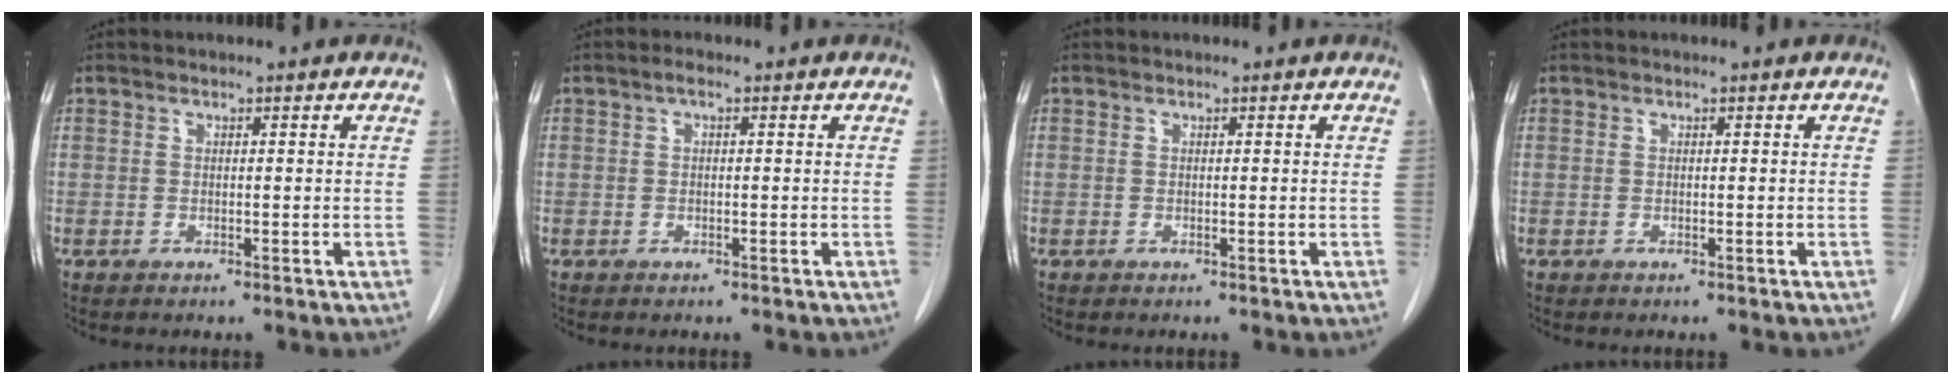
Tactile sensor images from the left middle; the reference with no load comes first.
{"total": 0.8, "force": [0.2, 0.3, 0.7], "torque": [-0.011, 0.004, 0.000]}
{"total": 0.0}
{"total": 0.0}